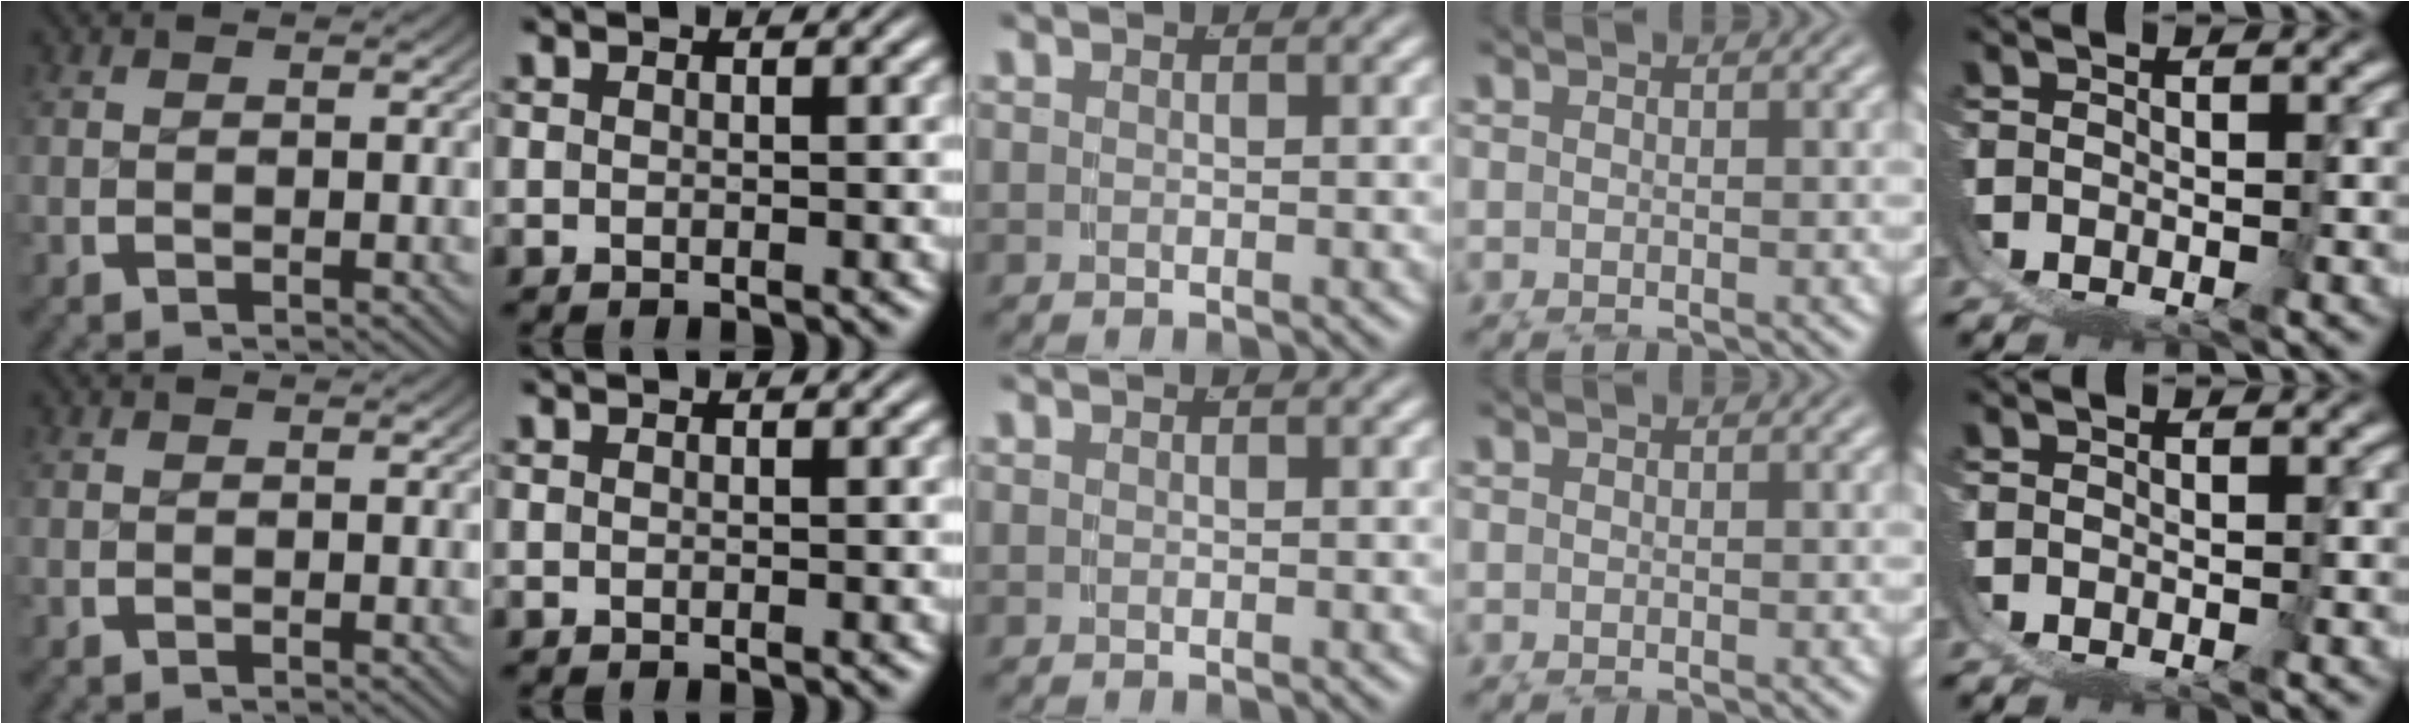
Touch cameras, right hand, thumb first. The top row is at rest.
{}